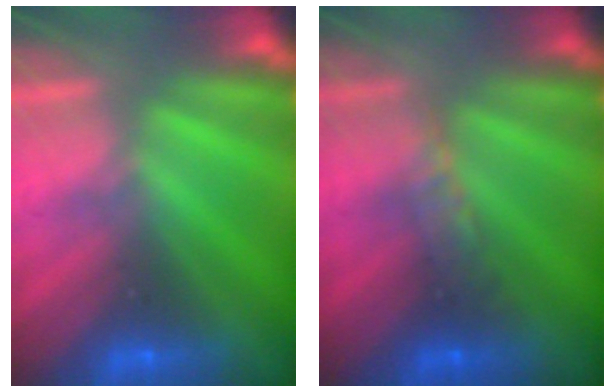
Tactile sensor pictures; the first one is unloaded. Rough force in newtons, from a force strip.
{"total": 2.9}